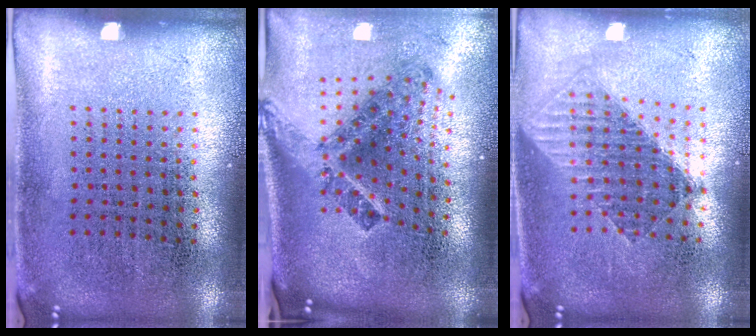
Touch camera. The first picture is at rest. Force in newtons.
{"total": 2.7, "press": 1.6, "slide": 2.1}
{"total": 1.6, "press": 1.3, "slide": 0.9}